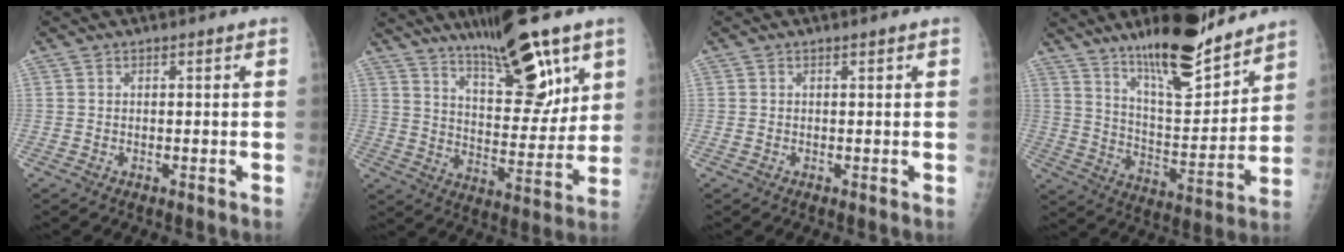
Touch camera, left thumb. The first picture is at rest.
{"total": 17.8, "force": [11.0, 5.5, 12.9], "torque": [-0.165, -0.062, 0.182]}
{"total": 0.6, "force": [0.2, 0.3, 0.5], "torque": [-0.008, 0.006, 0.006]}
{"total": 18.0, "force": [14.1, 4.7, 10.1], "torque": [-0.121, -0.102, 0.234]}